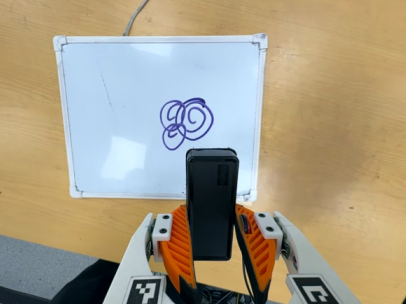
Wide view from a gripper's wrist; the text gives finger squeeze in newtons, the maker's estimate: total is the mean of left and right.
{"total": 4.3, "left": 2.9, "right": 5.7}